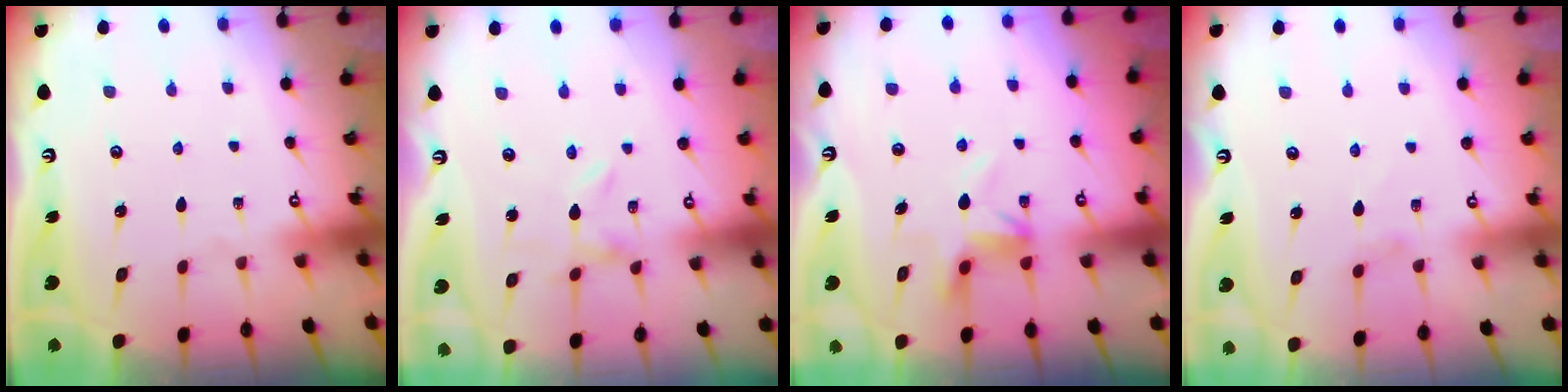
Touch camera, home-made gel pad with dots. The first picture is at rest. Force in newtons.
{"total": 0.0}
{"total": 5.0, "press": 4.9, "slide": 0.3}
{"total": 1.4, "press": 1.4, "slide": 0.3}